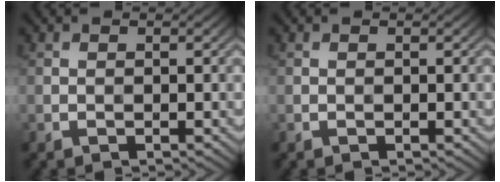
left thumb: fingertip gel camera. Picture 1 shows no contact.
{"total": 0.0}